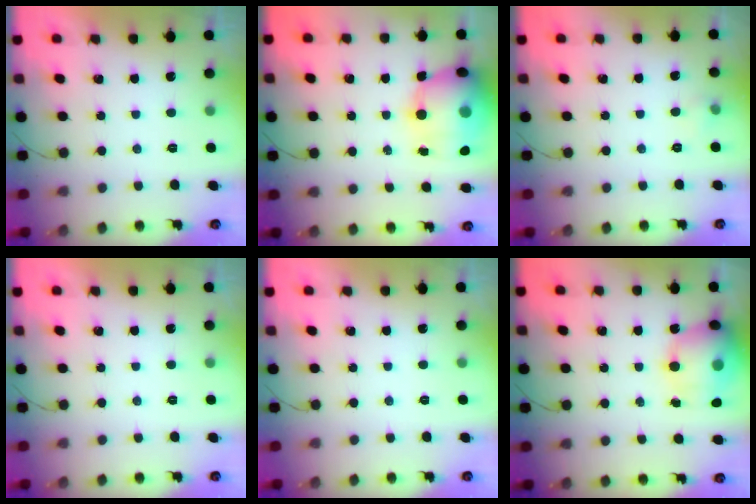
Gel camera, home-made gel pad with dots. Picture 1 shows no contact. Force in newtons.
{"total": 17.7, "press": 17.2, "slide": 4.0}
{"total": 4.2, "press": 3.9, "slide": 1.5}
{"total": 0.0}
{"total": 0.0}
{"total": 17.9, "press": 17.4, "slide": 3.9}